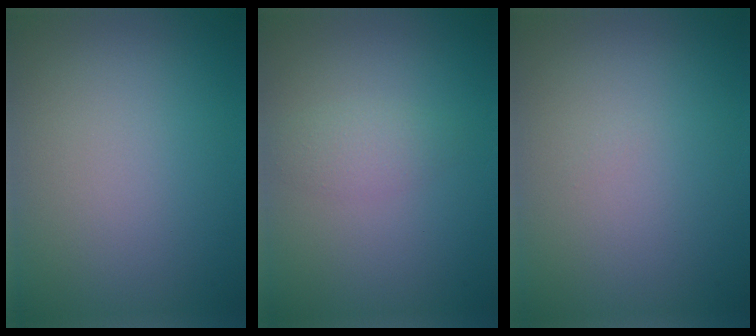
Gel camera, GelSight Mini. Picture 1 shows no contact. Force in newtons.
{"total": 1.6, "press": 1.6, "slide": 0.1}
{"total": 0.0}